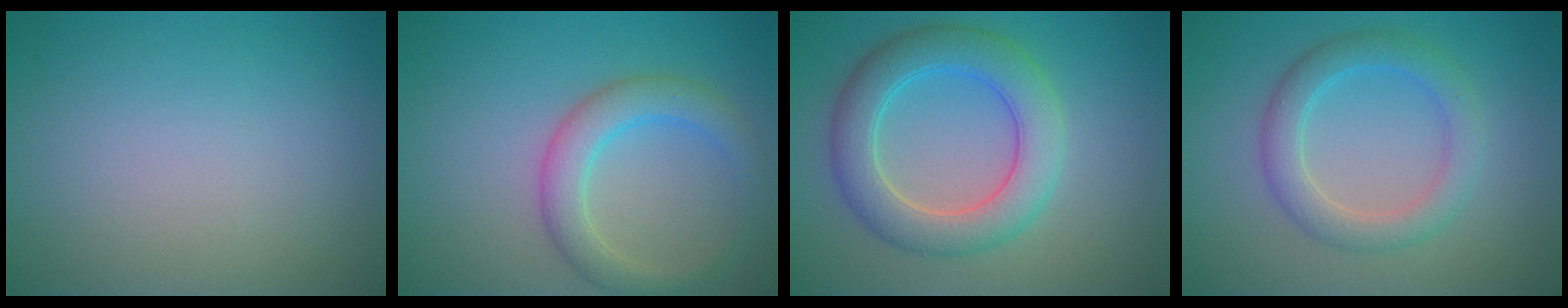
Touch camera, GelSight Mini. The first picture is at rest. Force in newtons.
{"total": 3.9, "press": 3.9, "slide": 0.2}
{"total": 6.0, "press": 6.0, "slide": 0.2}
{"total": 3.6, "press": 3.6, "slide": 0.1}